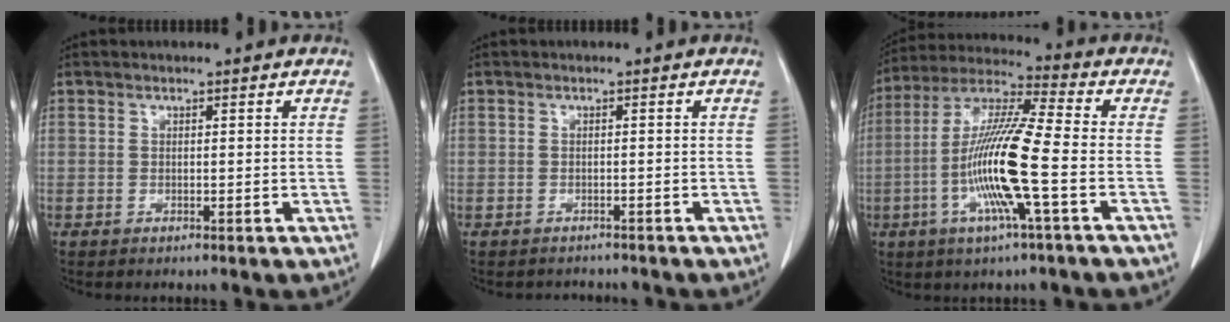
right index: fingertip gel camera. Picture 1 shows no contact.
{"total": 1.9, "force": [-1.7, 0.8, -0.3], "torque": [0.001, -0.001, -0.025]}
{"total": 14.7, "force": [-3.4, 0.1, 14.3], "torque": [-0.287, -0.005, -0.076]}